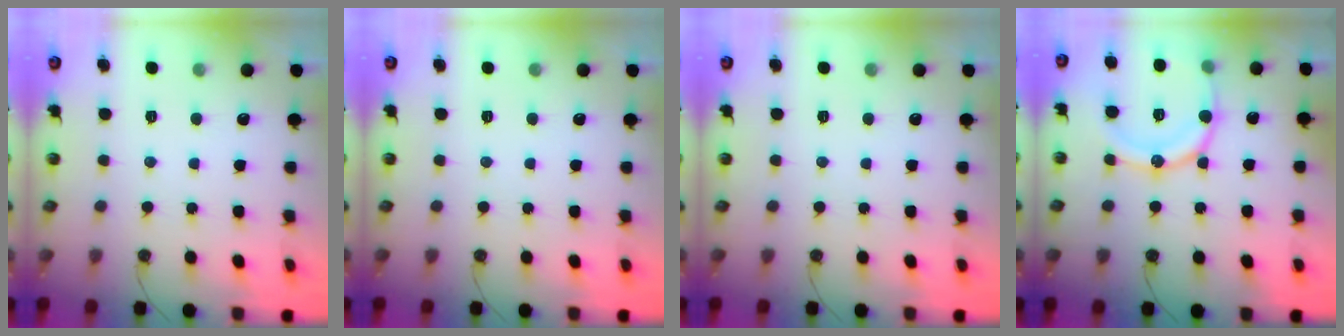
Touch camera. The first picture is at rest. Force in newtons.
{"total": 0.0}
{"total": 0.0}
{"total": 16.2, "press": 15.9, "slide": 3.2}